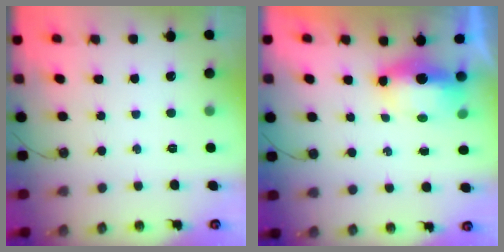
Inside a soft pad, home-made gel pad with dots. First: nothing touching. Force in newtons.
{"total": 6.6, "press": 6.5, "slide": 1.2}